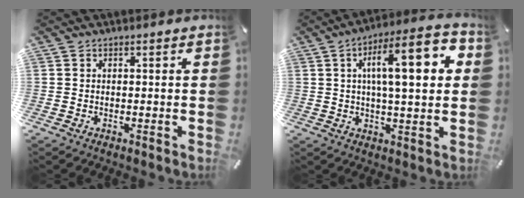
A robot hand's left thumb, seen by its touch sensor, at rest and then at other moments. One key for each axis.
{"total": 16.7, "fx": 4.4, "fy": 5.1, "fz": 15.3, "tx": -0.234, "ty": 0.001, "tz": 0.060}